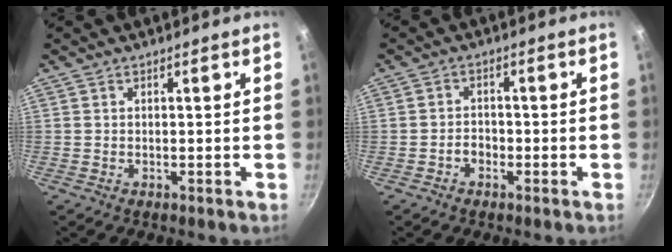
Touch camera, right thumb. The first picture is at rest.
{"total": 2.2, "force": [-1.2, 1.5, 1.1], "torque": [-0.006, 0.015, -0.021]}